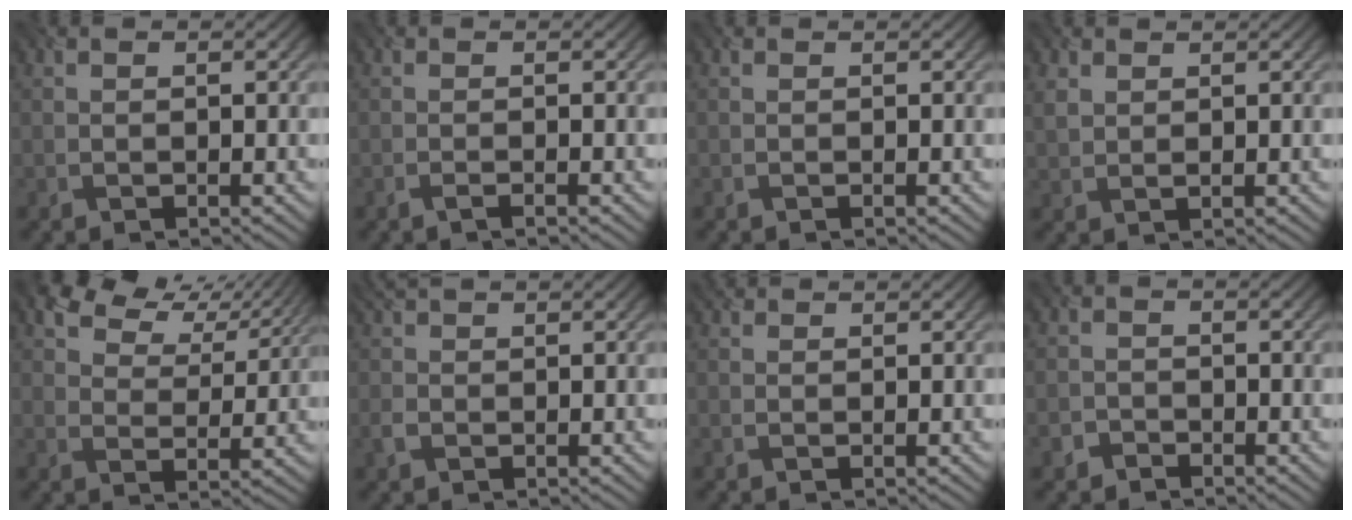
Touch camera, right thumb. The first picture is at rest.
{"total": 0.5, "force": [-0.3, -0.4, 0.2], "torque": [-0.007, 0.000, -0.010]}
{"total": 0.8, "force": [0.4, -0.4, -0.6], "torque": [0.008, -0.001, 0.005]}
{"total": 1.8, "force": [1.5, 0.8, 0.4], "torque": [-0.025, -0.003, 0.030]}
{"total": 7.2, "force": [5.6, 3.5, 2.9], "torque": [-0.058, 0.008, 0.096]}
{"total": 1.3, "force": [0.7, 0.9, 0.6], "torque": [-0.027, -0.002, 0.013]}
{"total": 0.9, "force": [0.9, 0.1, -0.2], "torque": [-0.003, -0.004, 0.016]}
{"total": 1.5, "force": [-1.2, 1.0, -0.1], "torque": [0.004, 0.001, -0.032]}